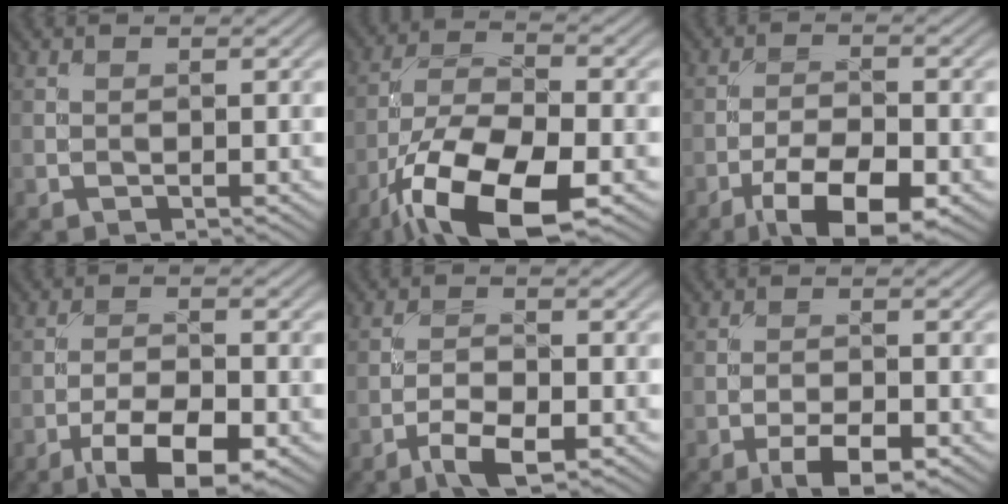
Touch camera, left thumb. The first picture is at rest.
{"total": 14.9, "force": [-8.0, 5.8, 11.1], "torque": [-0.219, -0.019, -0.157]}
{"total": 9.4, "force": [-5.1, 3.4, 7.1], "torque": [-0.123, -0.005, -0.091]}
{"total": 8.4, "force": [-4.6, 3.0, 6.3], "torque": [-0.108, -0.003, -0.081]}
{"total": 4.3, "force": [-2.5, 1.4, 3.2], "torque": [-0.060, 0.001, -0.048]}
{"total": 5.0, "force": [-2.9, 1.7, 3.7], "torque": [-0.063, 0.003, -0.049]}